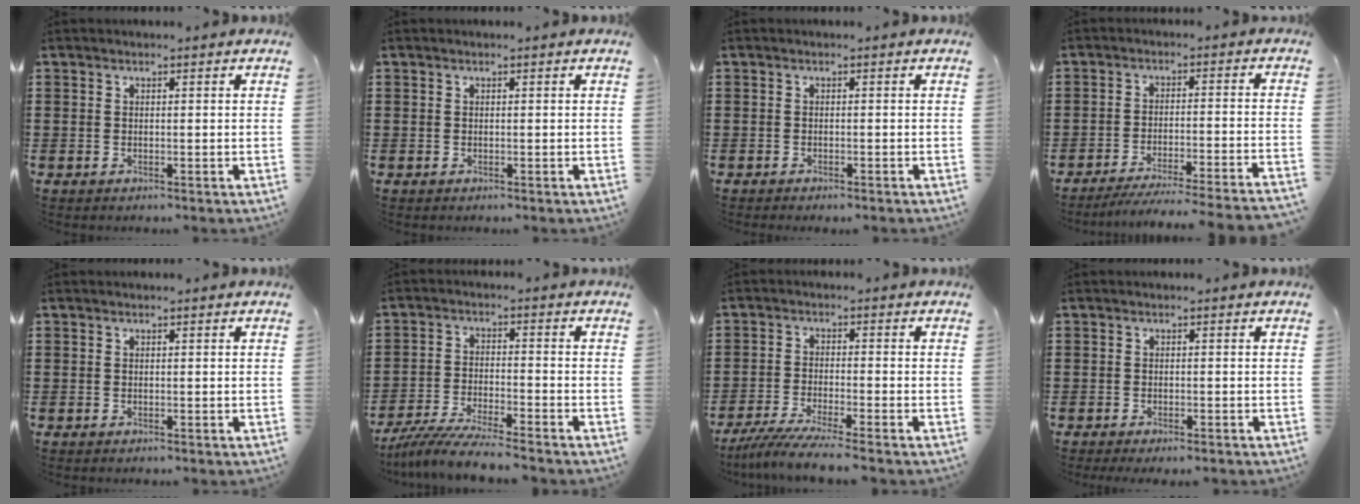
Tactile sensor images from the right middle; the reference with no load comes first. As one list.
[{"total": 0.0}, {"total": 0.6, "force": [-0.5, 0.0, 0.1], "torque": [-0.004, -0.001, -0.011]}, {"total": 5.4, "force": [-5.0, -0.5, 2.0], "torque": [-0.039, -0.016, -0.099]}, {"total": 0.0}, {"total": 6.3, "force": [-6.0, -0.3, 2.0], "torque": [-0.047, -0.014, -0.118]}, {"total": 4.5, "force": [-4.1, -0.5, 1.8], "torque": [-0.051, -0.021, -0.084]}, {"total": 0.8, "force": [-0.7, 0.1, 0.3], "torque": [-0.008, -0.003, -0.014]}]